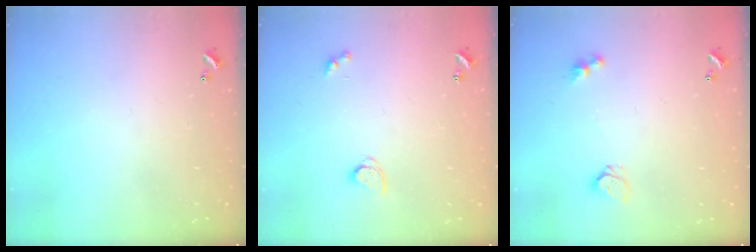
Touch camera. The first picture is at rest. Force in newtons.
{"total": 2.8, "press": 2.8, "slide": 0.3}
{"total": 3.8, "press": 3.7, "slide": 0.2}